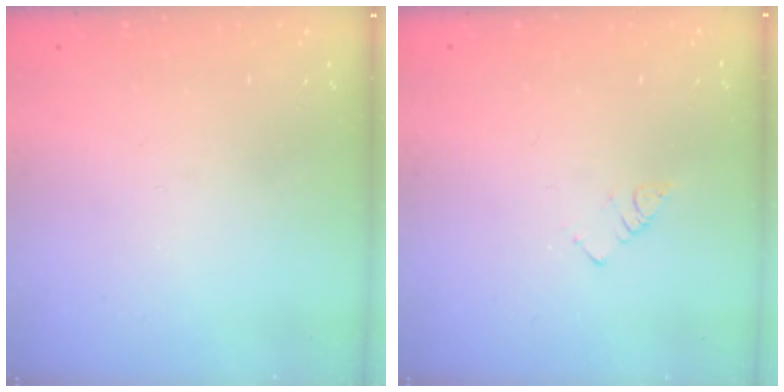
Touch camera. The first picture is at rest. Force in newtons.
{"total": 2.3, "press": 2.3, "slide": 0.4}